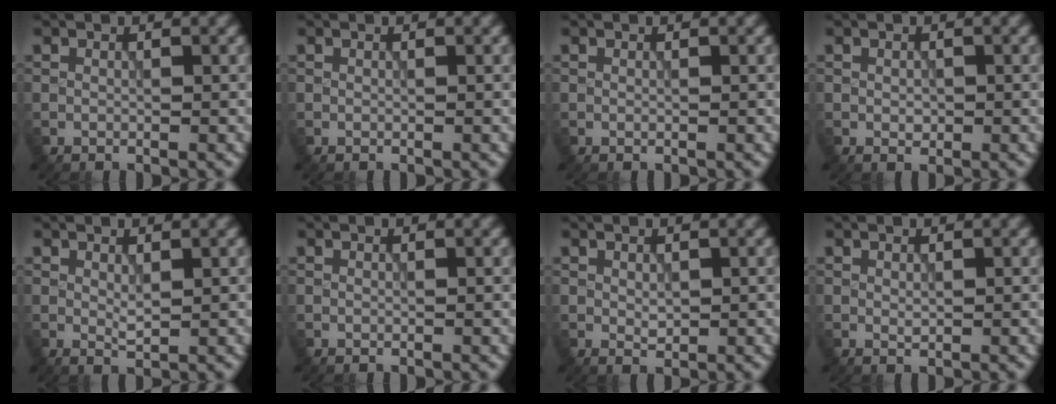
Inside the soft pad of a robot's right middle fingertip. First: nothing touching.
{"total": 0.0}
{"total": 0.0}
{"total": 0.8, "force": [-0.1, 0.6, 0.6], "torque": [-0.009, -0.003, -0.002]}
{"total": 1.1, "force": [0.4, 0.3, 1.0], "torque": [-0.022, -0.003, 0.009]}
{"total": 0.0}
{"total": 1.1, "force": [0.1, 0.6, 0.8], "torque": [-0.017, -0.003, 0.006]}
{"total": 0.6, "force": [0.1, 0.3, 0.5], "torque": [-0.009, -0.001, 0.003]}